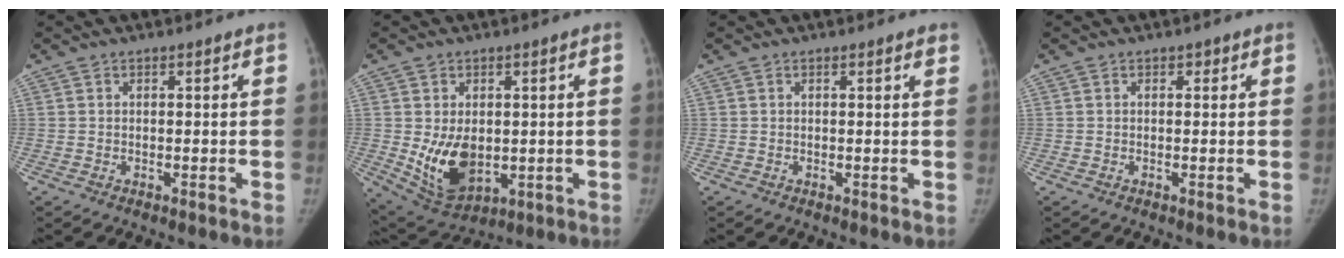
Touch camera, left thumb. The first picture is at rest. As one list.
[{"total": 10.9, "force": [-0.6, 7.3, 8.0], "torque": [-0.112, -0.019, 0.013]}, {"total": 0.9, "force": [0.6, 0.1, 0.6], "torque": [-0.005, 0.000, 0.005]}, {"total": 0.7, "force": [0.3, 0.6, 0.3], "torque": [0.005, 0.000, 0.001]}]